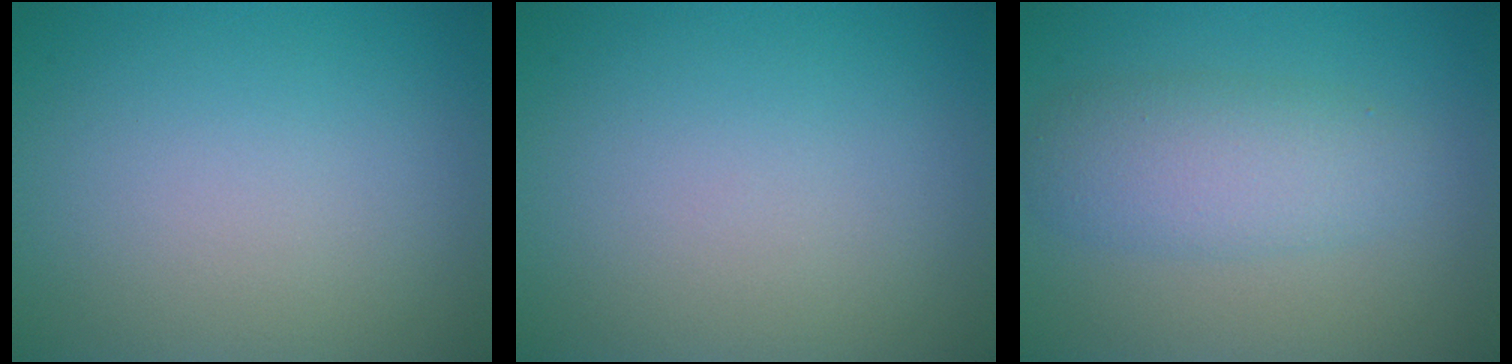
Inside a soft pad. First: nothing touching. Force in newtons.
{"total": 0.0}
{"total": 4.0, "press": 4.0, "slide": 0.0}